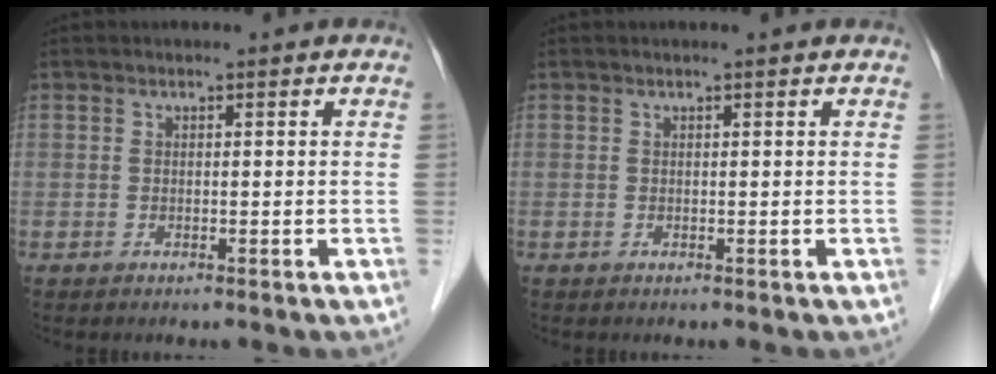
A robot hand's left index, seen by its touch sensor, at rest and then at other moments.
{"total": 0.5, "force": [0.5, -0.1, 0.2], "torque": [-0.005, 0.004, 0.011]}